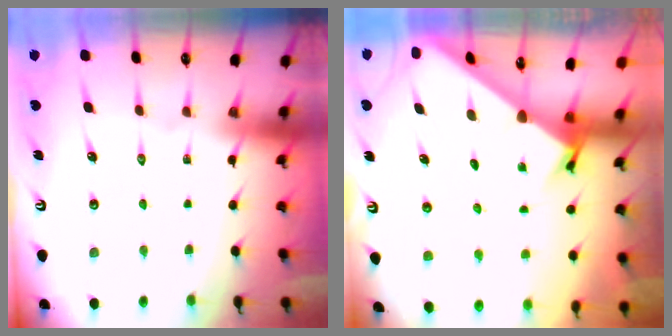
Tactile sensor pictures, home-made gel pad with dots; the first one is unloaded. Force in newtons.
{"total": 1.9, "press": 1.9, "slide": 0.1}